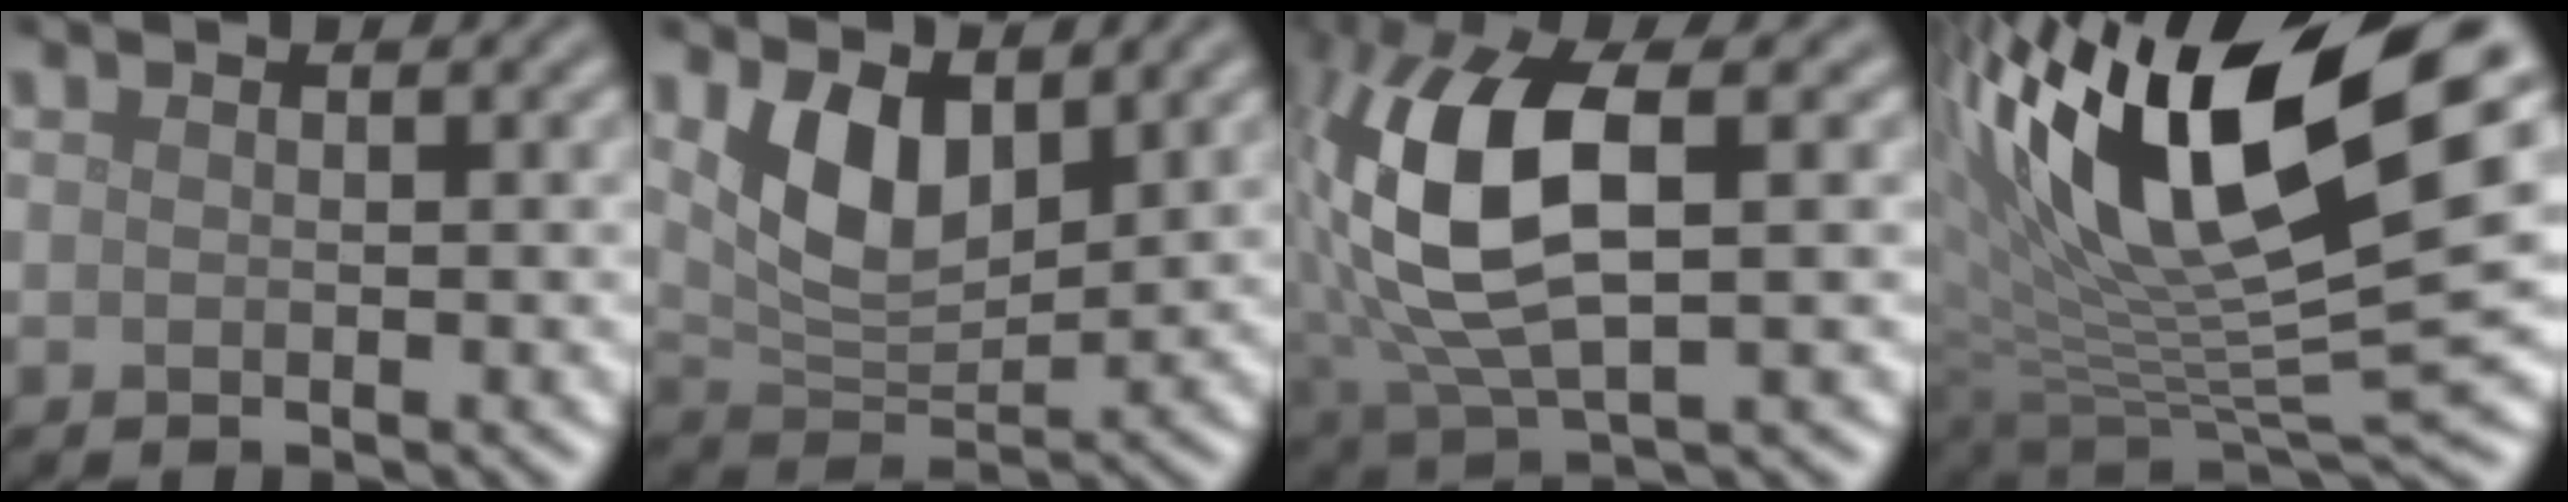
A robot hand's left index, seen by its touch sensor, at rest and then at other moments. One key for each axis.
{"total": 5.6, "fx": 2.4, "fy": 2.8, "fz": 4.2, "tx": -0.087, "ty": -0.010, "tz": 0.050}
{"total": 10.8, "fx": 1.4, "fy": 4.4, "fz": 9.8, "tx": -0.214, "ty": 0.008, "tz": 0.026}
{"total": 16.0, "fx": 6.3, "fy": 5.5, "fz": 13.6, "tx": -0.260, "ty": 0.017, "tz": 0.105}